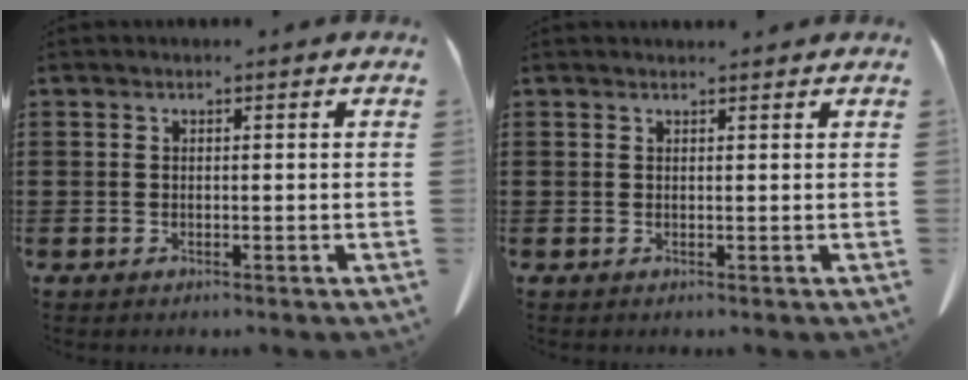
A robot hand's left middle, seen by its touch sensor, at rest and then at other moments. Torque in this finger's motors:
{"motor_torque": [-0.52, 0.51, -0.13, -0.03]}